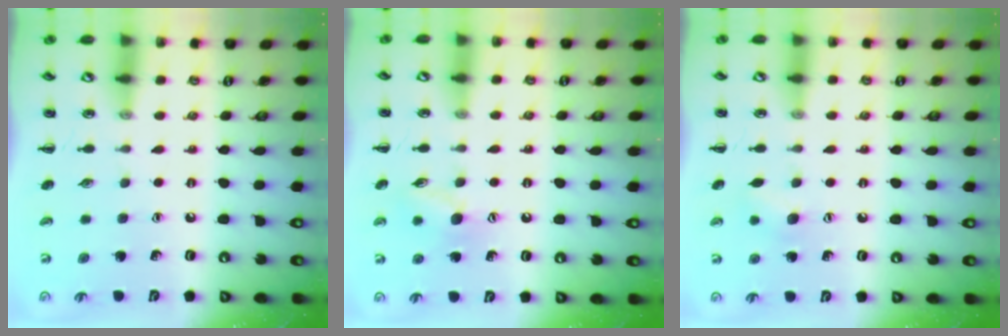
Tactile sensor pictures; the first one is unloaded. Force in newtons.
{"total": 8.3, "press": 8.2, "slide": 0.9}
{"total": 6.2, "press": 6.1, "slide": 1.1}